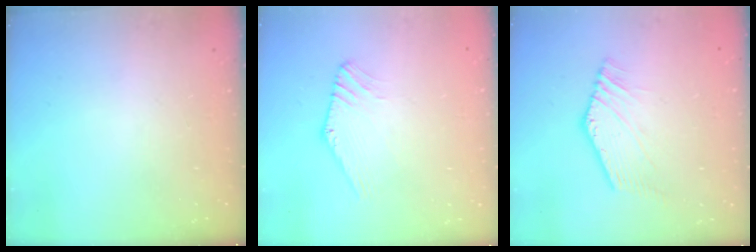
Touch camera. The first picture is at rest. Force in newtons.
{"total": 2.7, "press": 2.7, "slide": 0.1}
{"total": 1.1, "press": 1.1, "slide": 0.1}